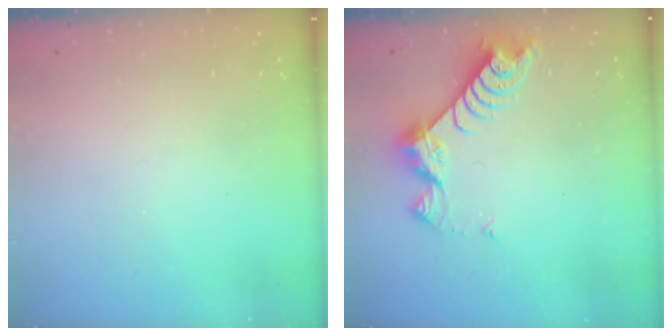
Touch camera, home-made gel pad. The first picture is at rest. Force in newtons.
{"total": 8.2, "press": 8.2, "slide": 0.5}